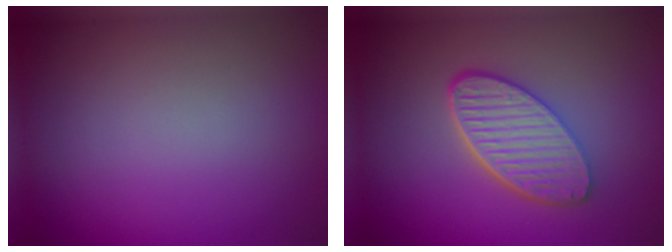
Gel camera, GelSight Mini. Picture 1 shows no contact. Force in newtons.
{"total": 5.7, "press": 4.4, "slide": 3.6}